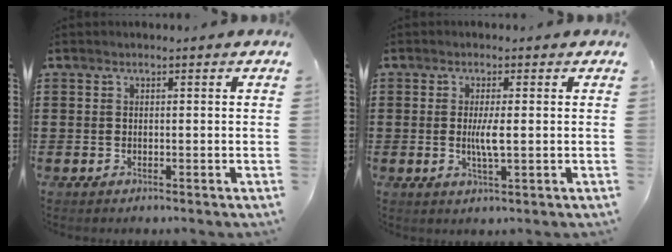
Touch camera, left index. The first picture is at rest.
{"total": 3.6, "force": [-0.1, 0.5, 3.5], "torque": [-0.073, -0.006, -0.006]}